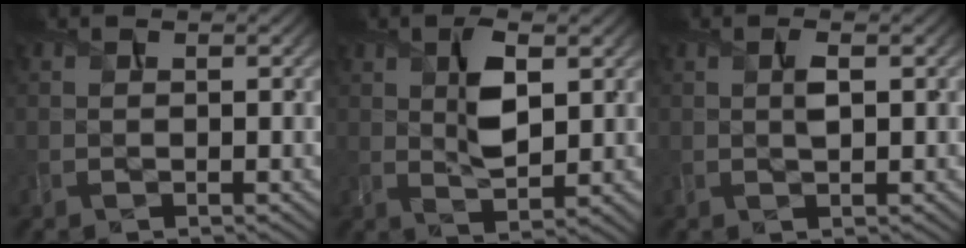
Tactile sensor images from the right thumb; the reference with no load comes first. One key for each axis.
{"total": 5.4, "fx": 1.5, "fy": 2.3, "fz": 4.7, "tx": -0.092, "ty": -0.005, "tz": 0.030}
{"total": 1.6, "fx": 0.3, "fy": 0.6, "fz": 1.5, "tx": -0.032, "ty": 0.000, "tz": 0.006}